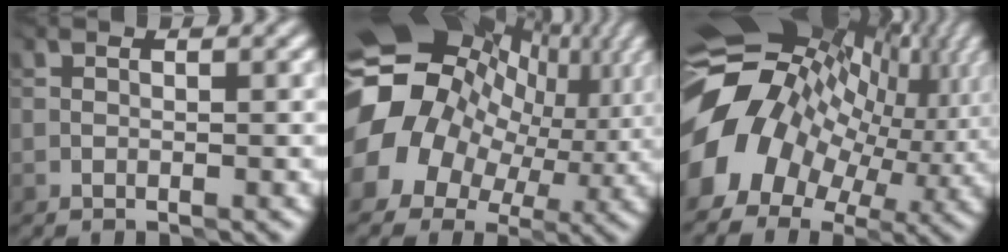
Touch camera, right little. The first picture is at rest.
{"total": 15.9, "force": [1.4, 13.5, 8.2], "torque": [-0.155, -0.020, 0.024]}
{"total": 13.1, "force": [0.0, 10.1, 8.3], "torque": [-0.174, 0.000, 0.006]}